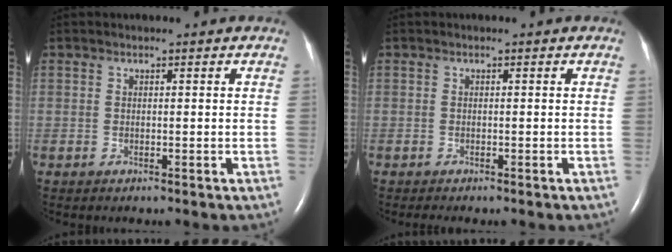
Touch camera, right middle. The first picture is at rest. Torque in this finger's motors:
{"motor_torque": [0.10, -0.09, 0.00, 0.03]}